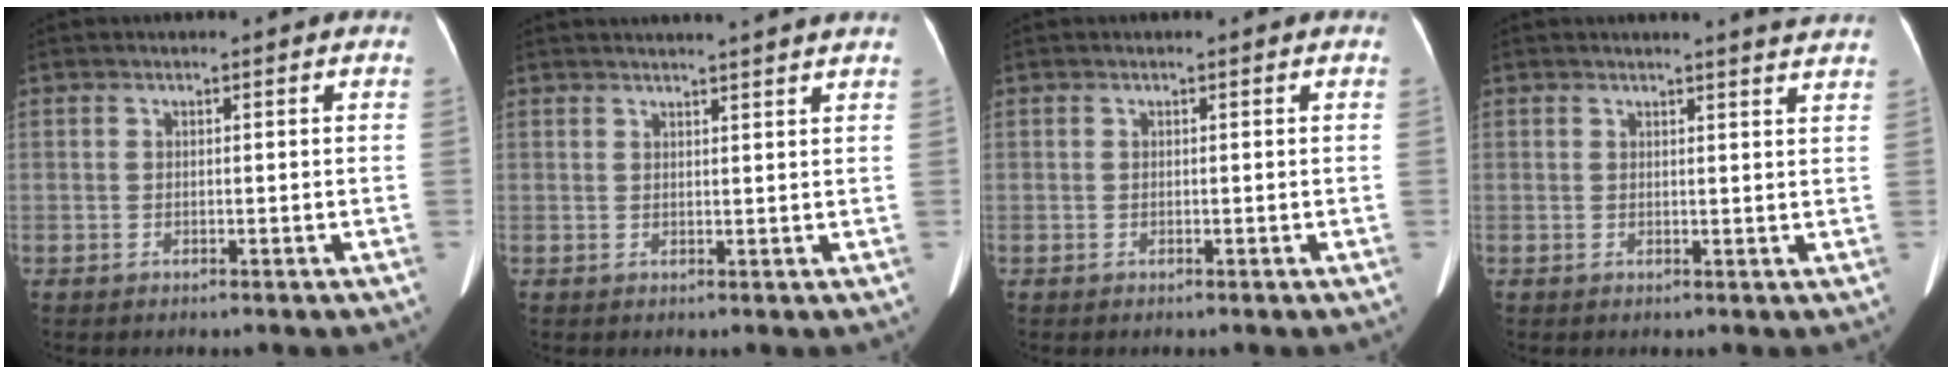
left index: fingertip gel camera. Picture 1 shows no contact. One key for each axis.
{"total": 7.7, "fx": 7.0, "fy": -0.7, "fz": 3.1, "tx": -0.038, "ty": 0.018, "tz": 0.073}
{"total": 0.0}
{"total": 4.6, "fx": 4.4, "fy": -0.4, "fz": 1.4, "tx": -0.021, "ty": -0.005, "tz": 0.032}